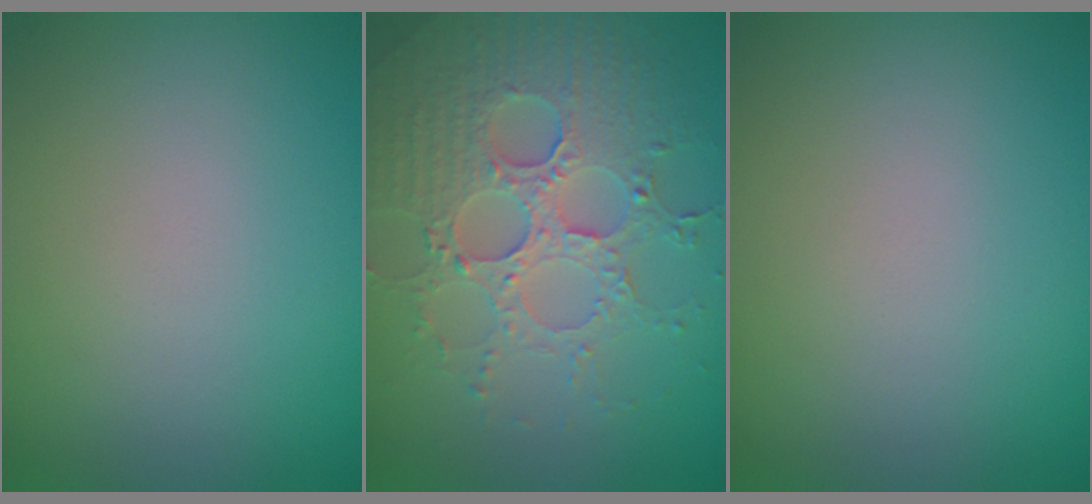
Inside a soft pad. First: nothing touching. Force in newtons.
{"total": 5.1, "press": 4.5, "slide": 2.3}
{"total": 0.0}